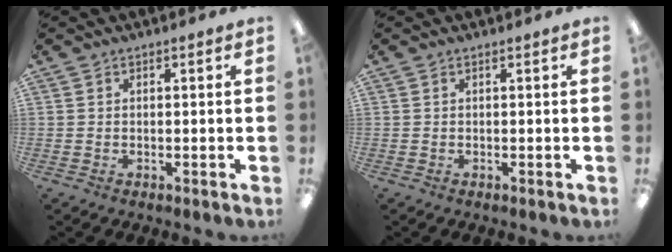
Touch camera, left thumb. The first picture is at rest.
{"total": 0.0}